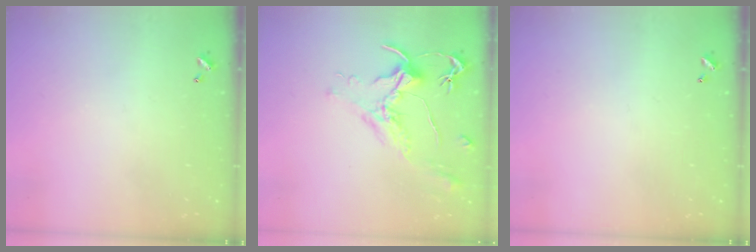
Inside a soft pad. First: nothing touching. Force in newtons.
{"total": 1.6, "press": 1.5, "slide": 0.7}
{"total": 0.0}